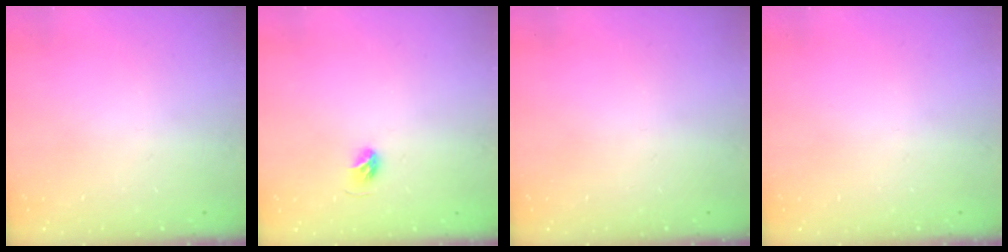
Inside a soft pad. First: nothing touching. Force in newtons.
{"total": 4.9, "press": 4.8, "slide": 1.1}
{"total": 0.0}
{"total": 0.0}